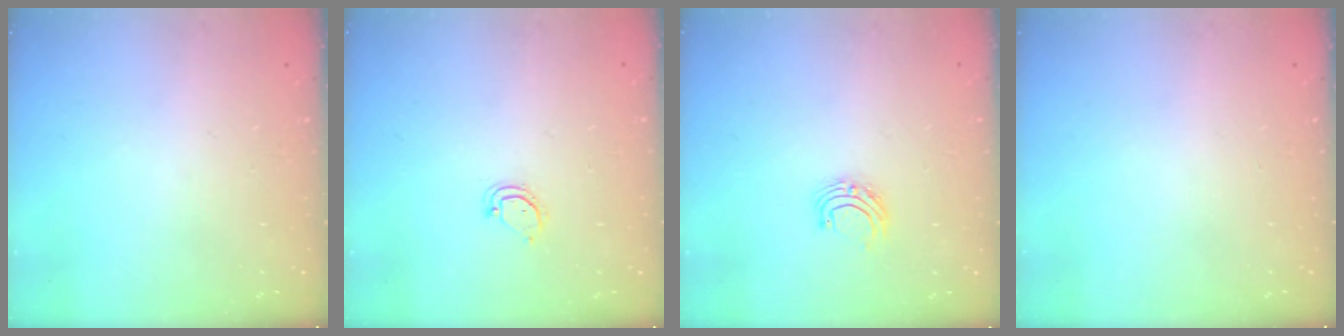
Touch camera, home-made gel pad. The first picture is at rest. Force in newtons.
{"total": 3.0, "press": 3.0, "slide": 0.2}
{"total": 5.9, "press": 5.9, "slide": 0.5}
{"total": 0.0}